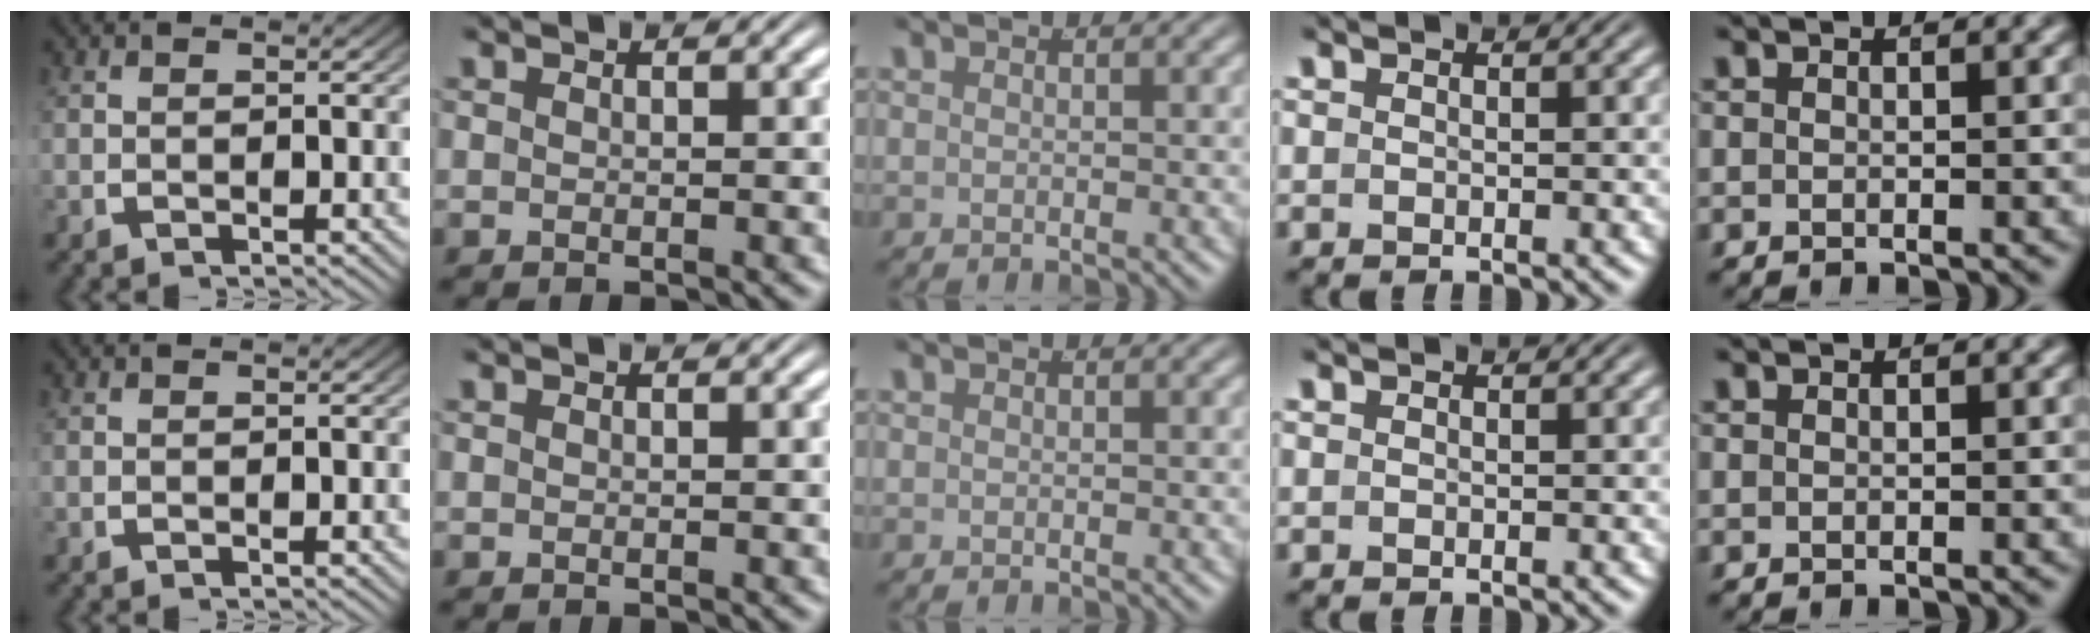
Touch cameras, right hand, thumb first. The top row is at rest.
{}